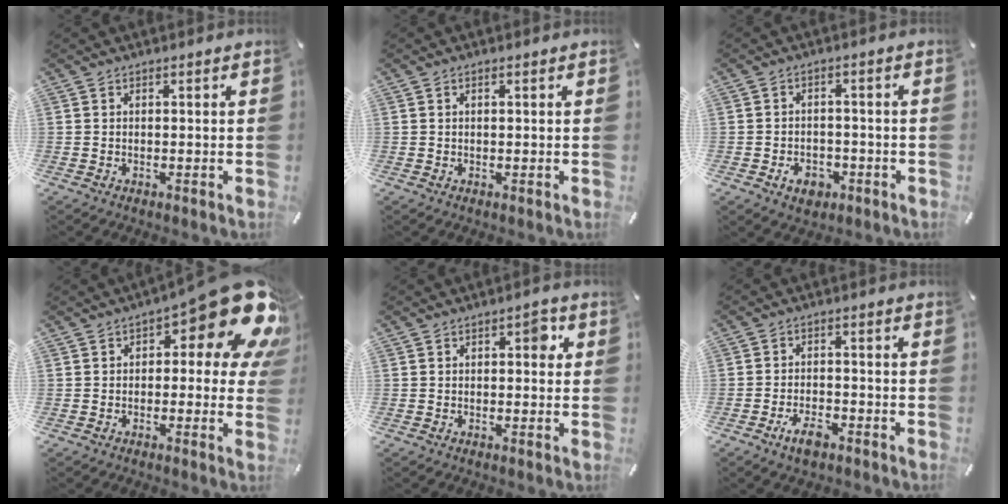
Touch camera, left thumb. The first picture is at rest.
{"total": 0.7, "force": [0.2, 0.3, 0.6], "torque": [-0.010, 0.003, 0.002]}
{"total": 5.3, "force": [-2.6, 3.9, 2.5], "torque": [-0.051, 0.009, -0.046]}
{"total": 17.4, "force": [7.9, 6.8, 13.9], "torque": [-0.174, -0.059, 0.130]}
{"total": 3.9, "force": [0.8, 1.9, 3.3], "torque": [-0.035, -0.001, 0.002]}
{"total": 5.1, "force": [-3.3, 2.3, 3.2], "torque": [-0.068, 0.014, -0.063]}